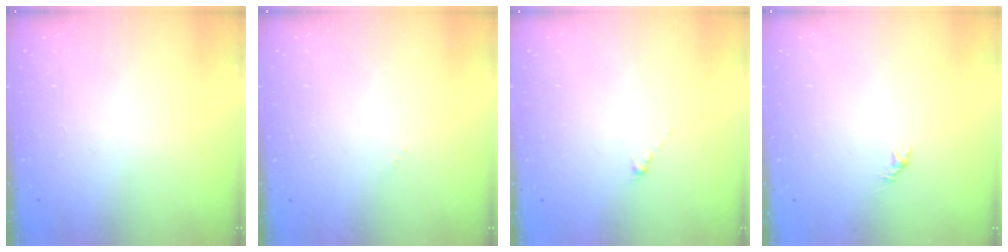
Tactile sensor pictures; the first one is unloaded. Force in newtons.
{"total": 0.0}
{"total": 0.0}
{"total": 0.0}